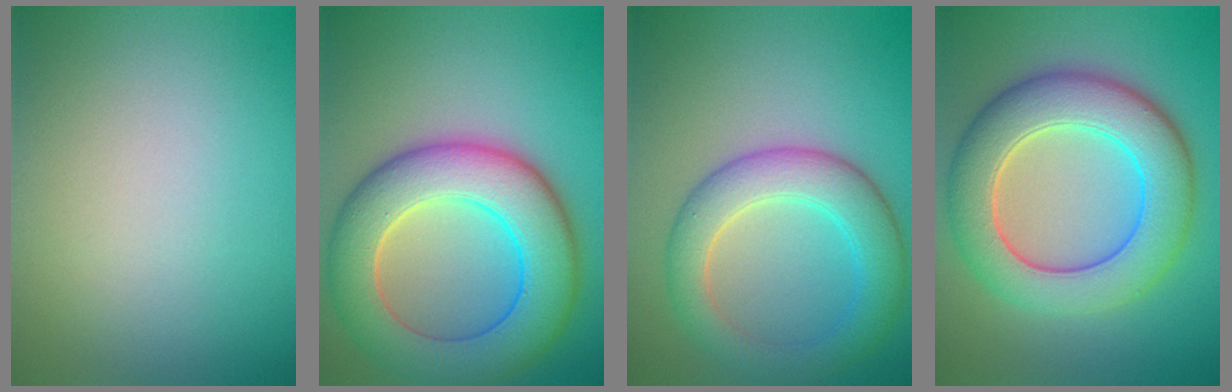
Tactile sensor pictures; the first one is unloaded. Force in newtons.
{"total": 10.0, "press": 10.0, "slide": 0.5}
{"total": 5.8, "press": 5.8, "slide": 0.1}
{"total": 8.8, "press": 8.8, "slide": 0.2}